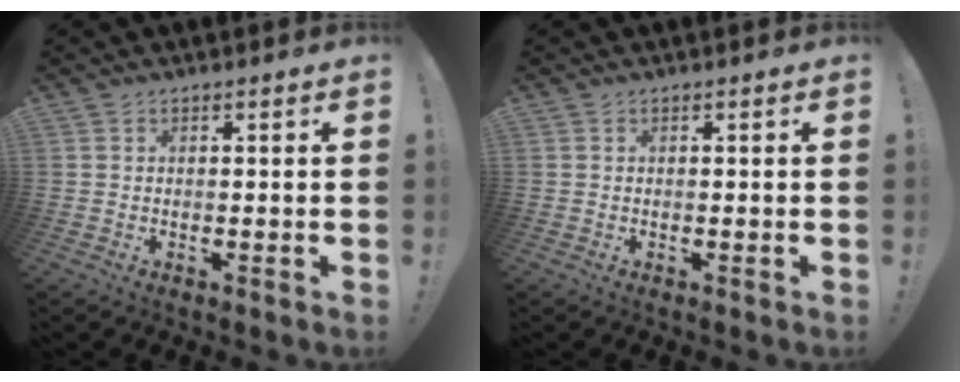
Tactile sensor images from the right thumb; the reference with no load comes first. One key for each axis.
{"total": 0.0}